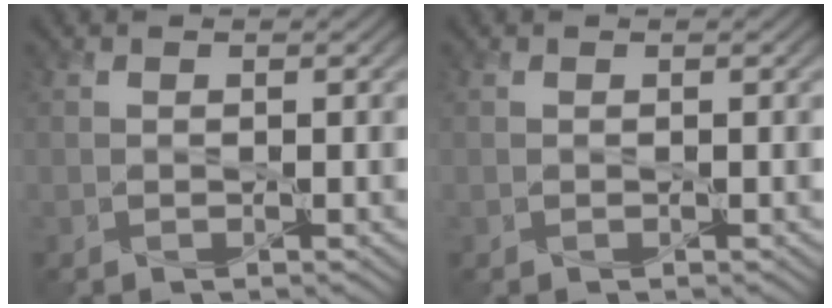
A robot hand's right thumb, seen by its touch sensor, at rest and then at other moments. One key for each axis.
{"total": 0.0}